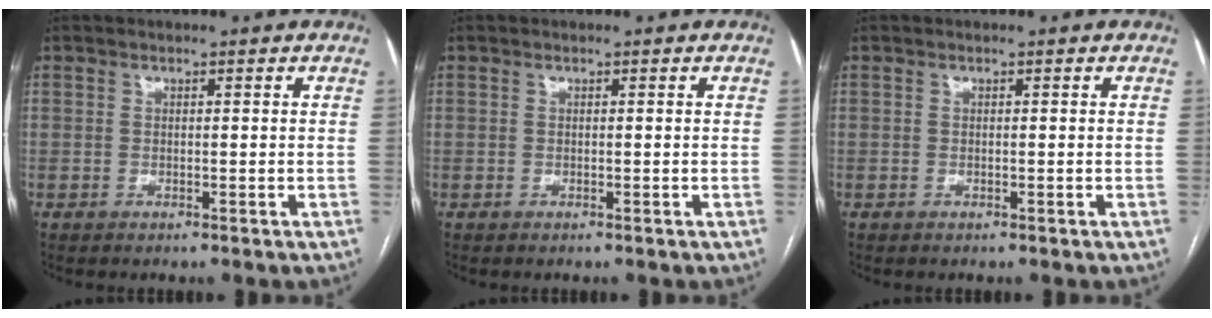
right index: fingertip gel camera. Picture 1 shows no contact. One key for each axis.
{"total": 0.0}
{"total": 0.0}